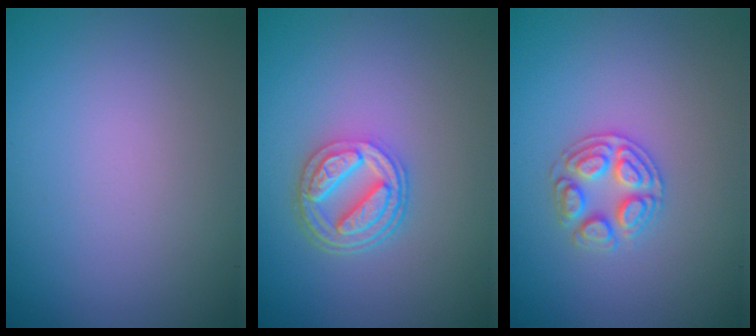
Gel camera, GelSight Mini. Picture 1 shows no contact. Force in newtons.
{"total": 4.6, "press": 3.4, "slide": 3.1}
{"total": 2.6, "press": 2.5, "slide": 0.5}